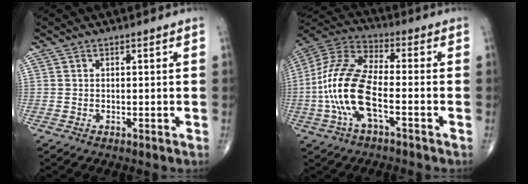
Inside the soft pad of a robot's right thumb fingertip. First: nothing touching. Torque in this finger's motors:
{"motor_torque": [0.99, 0.86, 1.97, -0.13, 0.30]}